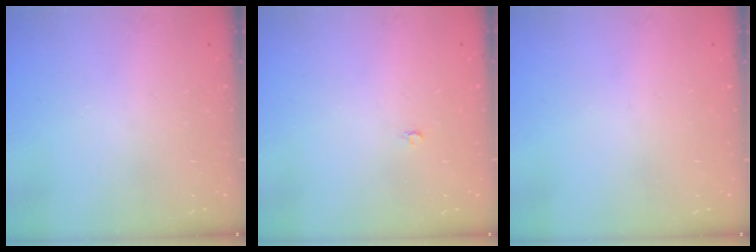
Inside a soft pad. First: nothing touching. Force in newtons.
{"total": 2.0, "press": 2.0, "slide": 0.4}
{"total": 0.0}